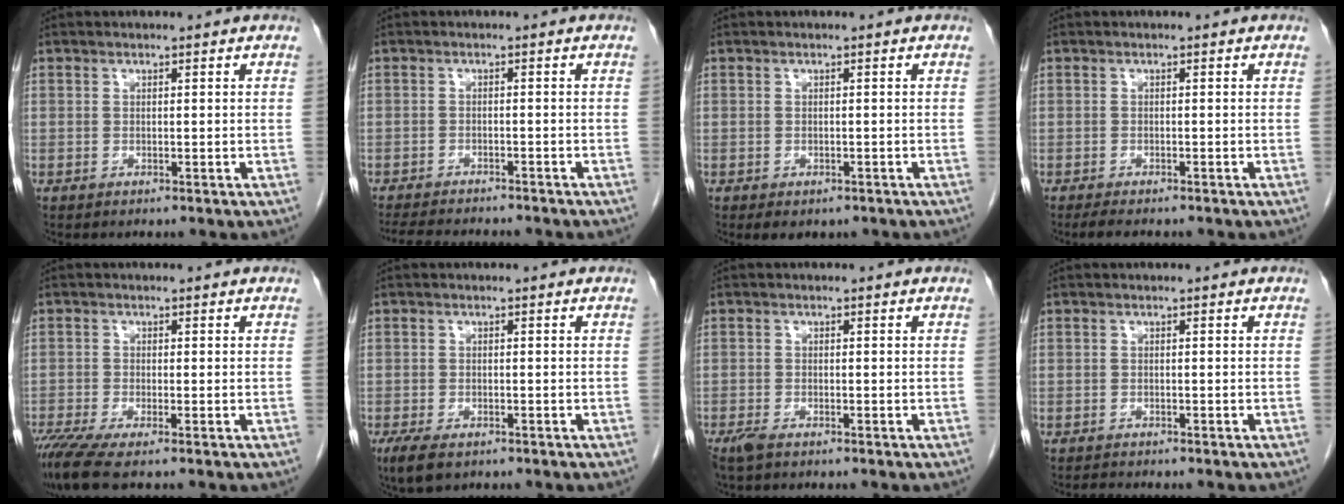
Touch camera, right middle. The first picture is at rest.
{"total": 10.5, "force": [-9.4, 2.0, 4.4], "torque": [-0.068, -0.014, -0.127]}
{"total": 3.0, "force": [-2.1, 1.6, 1.3], "torque": [-0.012, -0.004, -0.022]}
{"total": 3.3, "force": [-2.8, 0.7, 1.7], "torque": [-0.029, -0.010, -0.038]}
{"total": 4.8, "force": [-3.4, 0.2, 3.4], "torque": [-0.065, -0.015, -0.065]}
{"total": 4.0, "force": [-2.5, 1.7, 2.6], "torque": [-0.059, -0.010, -0.038]}
{"total": 2.3, "force": [-1.7, 0.7, 1.3], "torque": [-0.033, -0.007, -0.030]}
{"total": 1.0, "force": [-1.0, 0.0, 0.1], "torque": [-0.012, -0.007, -0.014]}